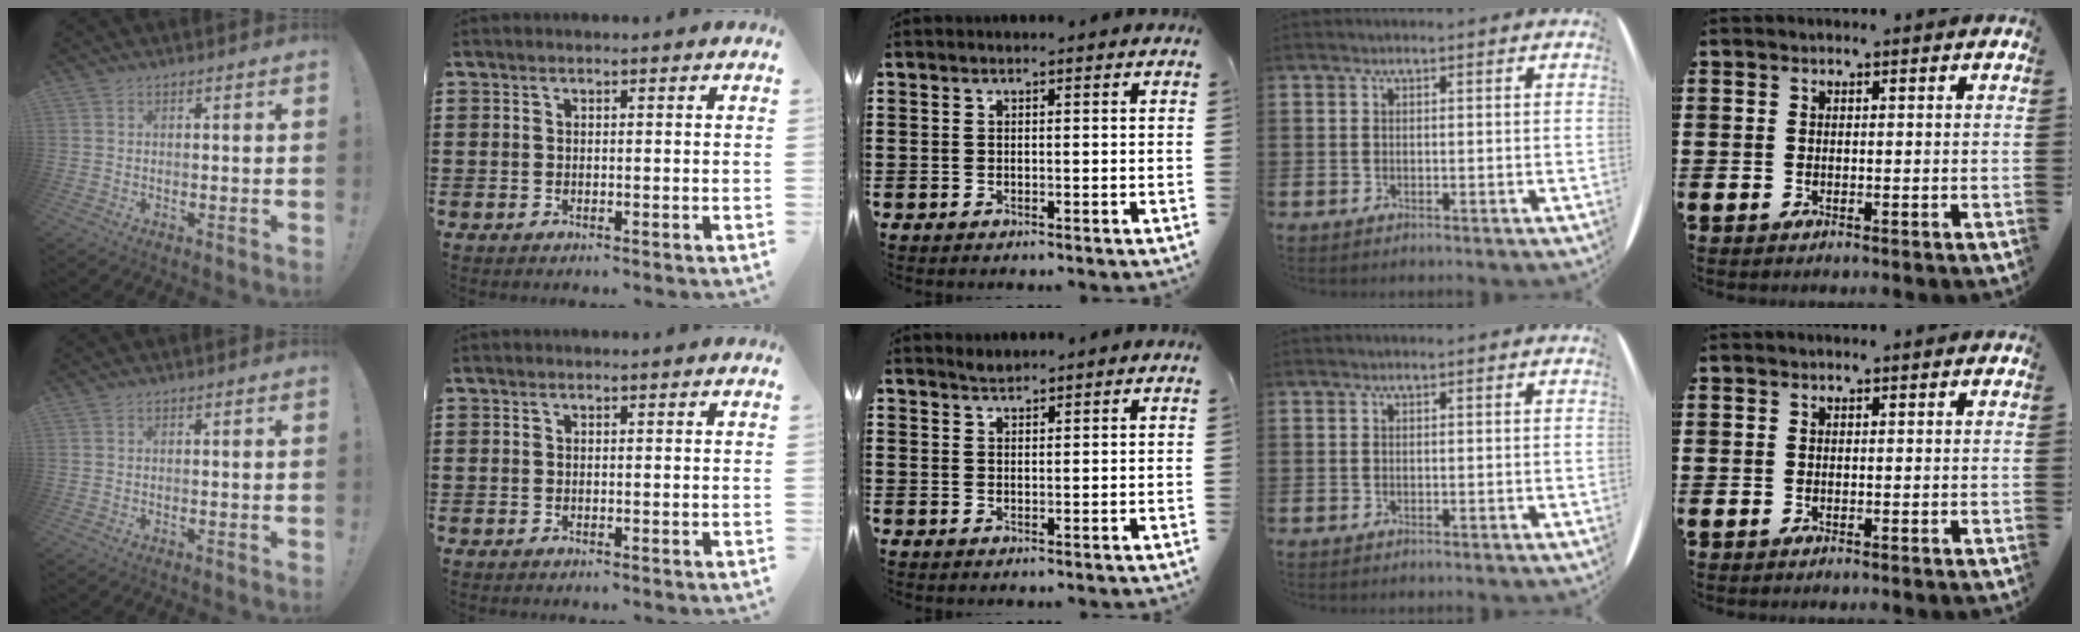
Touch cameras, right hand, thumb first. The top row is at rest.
{"middle": {"total": 1.3, "force": [1.3, 0.2, -0.2], "torque": [0.000, 0.000, 0.026]}}